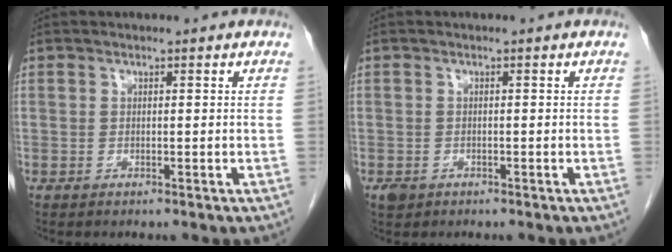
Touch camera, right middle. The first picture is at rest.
{"total": 1.4, "force": [-0.7, 1.1, 0.5], "torque": [-0.011, 0.002, -0.007]}